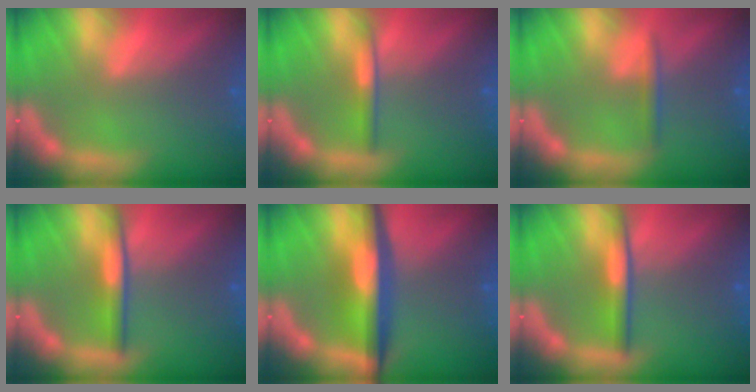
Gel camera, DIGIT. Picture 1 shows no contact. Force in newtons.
{"total": 2.0}
{"total": 1.4}
{"total": 3.0}
{"total": 7.1}
{"total": 3.0}